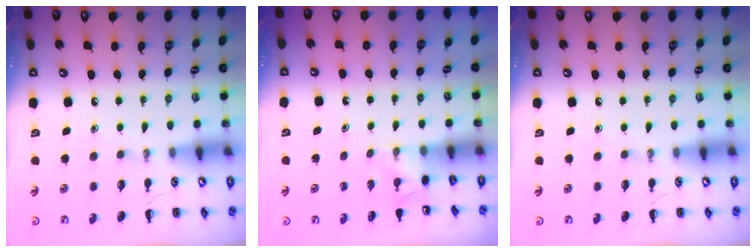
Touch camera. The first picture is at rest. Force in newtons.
{"total": 2.2, "press": 2.2, "slide": 0.6}
{"total": 0.0}